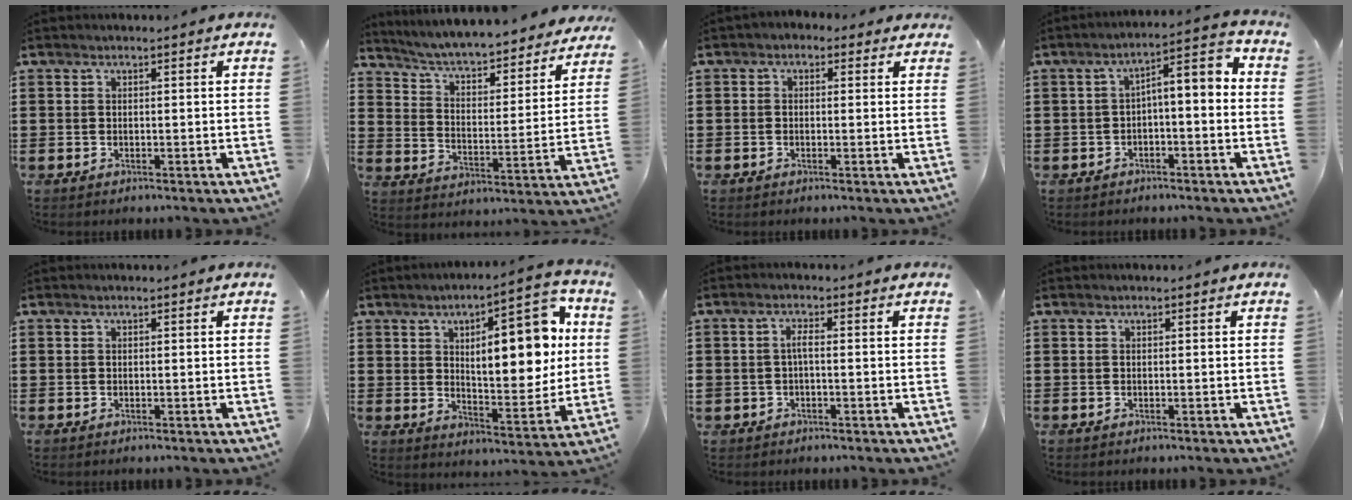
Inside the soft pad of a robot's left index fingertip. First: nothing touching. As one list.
[{"total": 4.3, "force": [4.1, 0.2, 1.3], "torque": [-0.048, -0.041, 0.061]}, {"total": 1.5, "force": [0.1, 1.5, 0.4], "torque": [-0.012, 0.009, 0.001]}, {"total": 3.5, "force": [-1.7, 1.2, 2.8], "torque": [-0.053, -0.003, -0.047]}, {"total": 0.0}, {"total": 12.8, "force": [3.8, 4.9, 11.2], "torque": [-0.157, -0.012, 0.056]}, {"total": 2.5, "force": [-0.7, 1.0, 2.2], "torque": [-0.052, 0.004, -0.018]}, {"total": 0.0}]